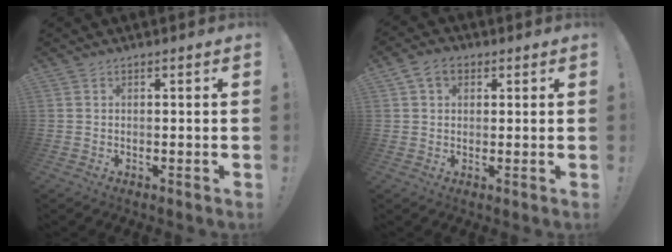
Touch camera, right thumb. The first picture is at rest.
{"total": 5.6, "force": [2.2, 4.0, 3.2], "torque": [-0.054, 0.005, 0.042]}